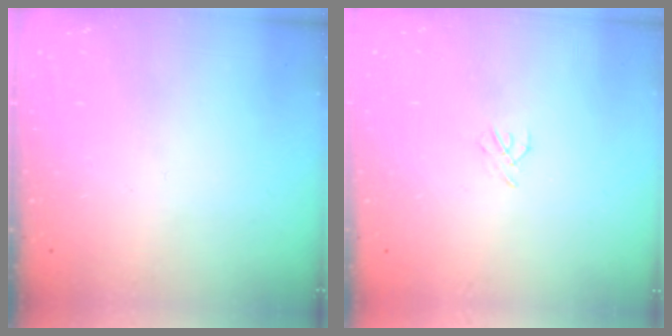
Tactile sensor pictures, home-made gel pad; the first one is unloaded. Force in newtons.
{"total": 0.8, "press": 0.7, "slide": 0.3}